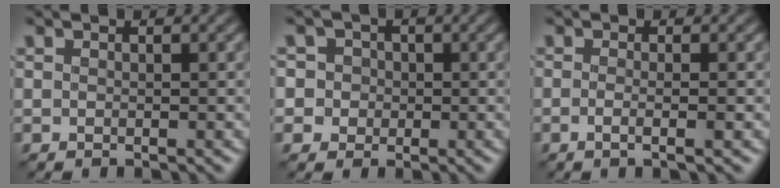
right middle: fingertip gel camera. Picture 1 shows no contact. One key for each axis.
{"total": 4.6, "fx": 0.8, "fy": 4.3, "fz": 1.4, "tx": -0.011, "ty": 0.039, "tz": -0.011}
{"total": 2.5, "fx": -0.3, "fy": 1.1, "fz": 2.2, "tx": -0.014, "ty": -0.006, "tz": -0.019}